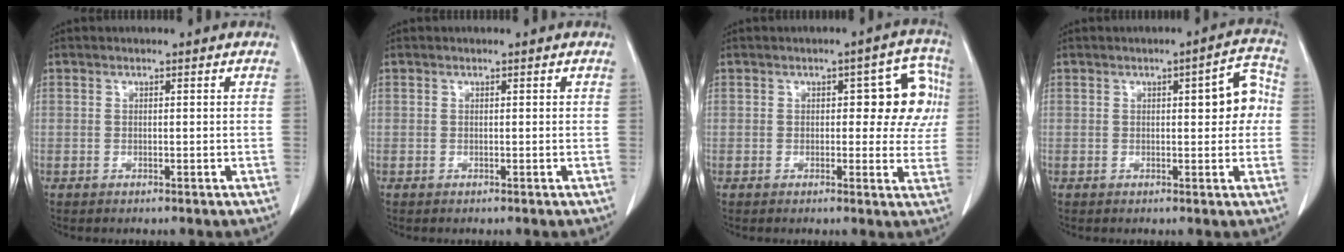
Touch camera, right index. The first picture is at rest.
{"total": 0.0}
{"total": 8.4, "force": [1.4, 3.9, 7.3], "torque": [-0.064, 0.028, 0.014]}
{"total": 5.9, "force": [0.7, 1.8, 5.6], "torque": [-0.064, 0.020, 0.006]}